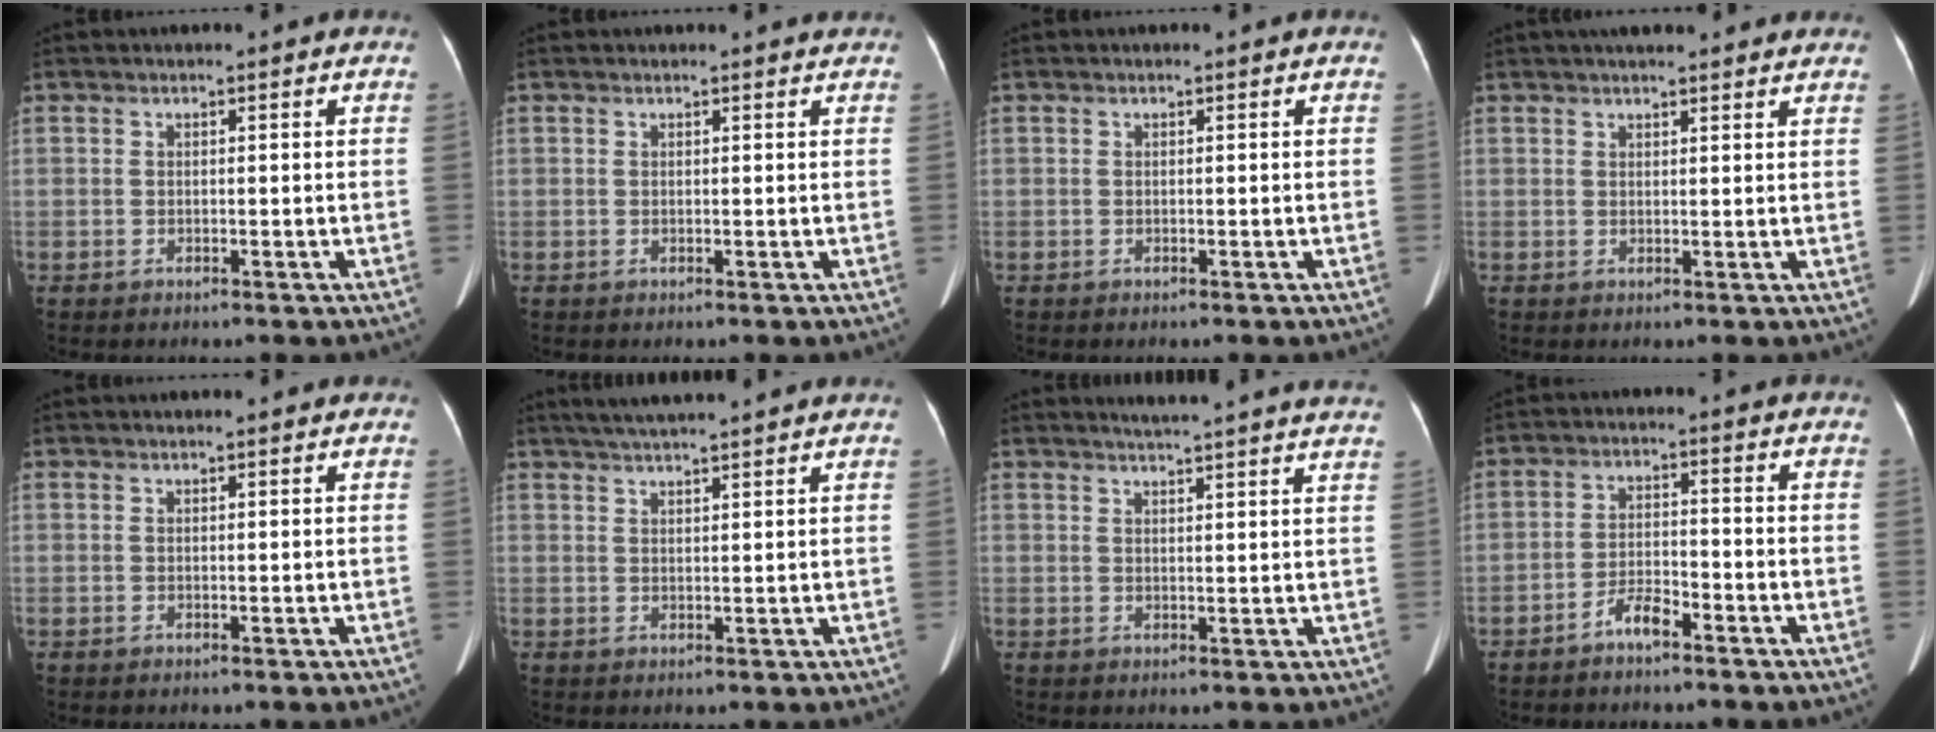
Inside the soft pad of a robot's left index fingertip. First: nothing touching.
{"total": 0.8, "force": [0.8, -0.1, 0.0], "torque": [-0.006, -0.004, 0.003]}
{"total": 0.0}
{"total": 9.2, "force": [7.9, 1.8, 4.3], "torque": [-0.053, 0.029, 0.096]}
{"total": 1.1, "force": [0.9, 0.2, 0.5], "torque": [-0.008, 0.014, 0.012]}
{"total": 7.8, "force": [6.8, -0.6, 3.8], "torque": [-0.063, 0.032, 0.099]}
{"total": 14.3, "force": [13.3, -0.4, 5.1], "torque": [-0.076, -0.021, 0.154]}
{"total": 3.8, "force": [-2.9, 0.9, 2.2], "torque": [-0.045, 0.007, -0.054]}